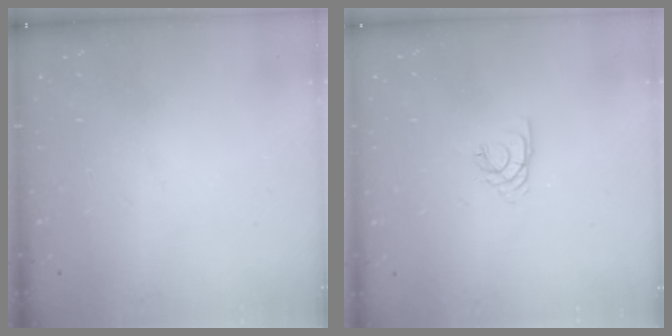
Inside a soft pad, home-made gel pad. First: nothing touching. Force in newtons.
{"total": 1.4, "press": 1.3, "slide": 0.3}